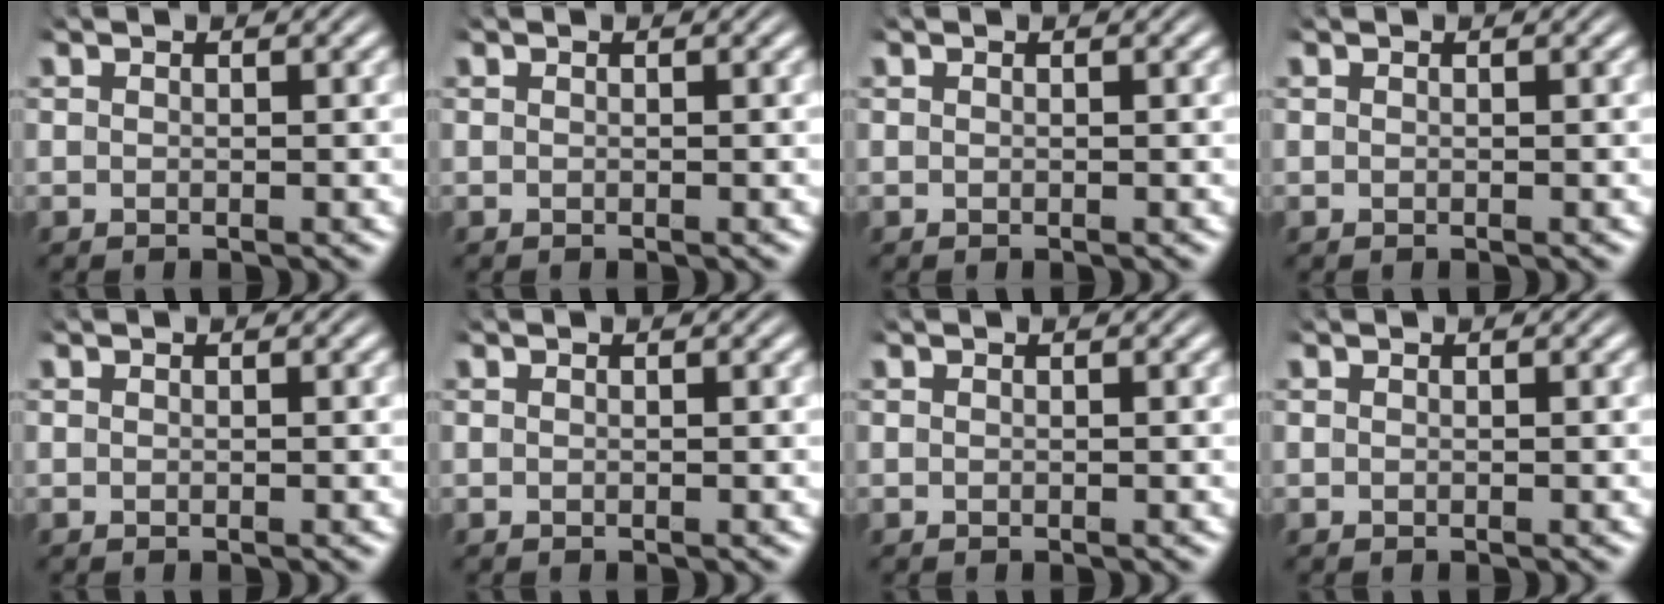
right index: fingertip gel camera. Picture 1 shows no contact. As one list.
[{"total": 0.0}, {"total": 0.0}, {"total": 0.0}, {"total": 0.0}, {"total": 0.0}, {"total": 0.0}, {"total": 0.0}]